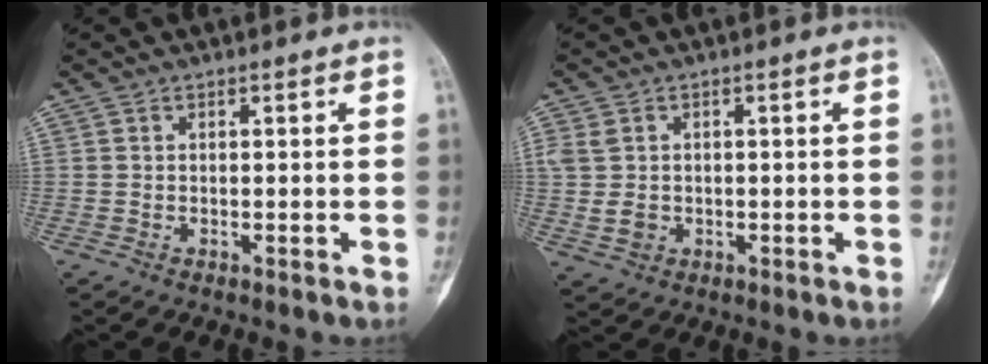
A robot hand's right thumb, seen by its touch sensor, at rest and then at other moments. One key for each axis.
{"total": 4.7, "fx": 0.3, "fy": 3.8, "fz": 2.7, "tx": -0.049, "ty": -0.002, "tz": 0.014}